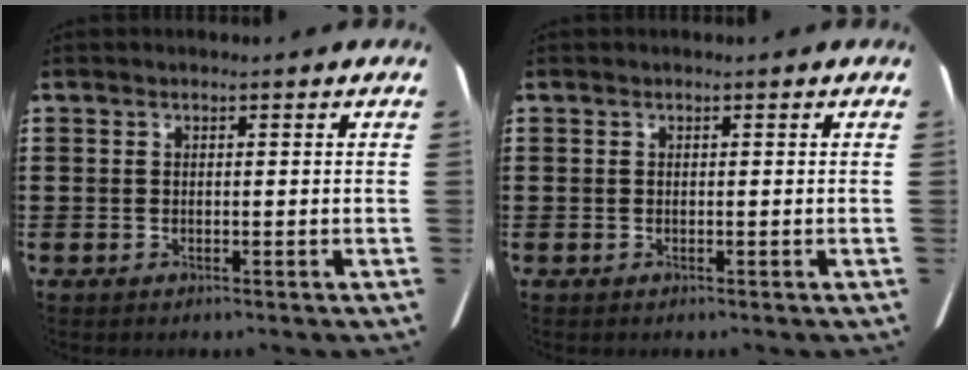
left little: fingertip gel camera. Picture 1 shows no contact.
{"total": 0.0}